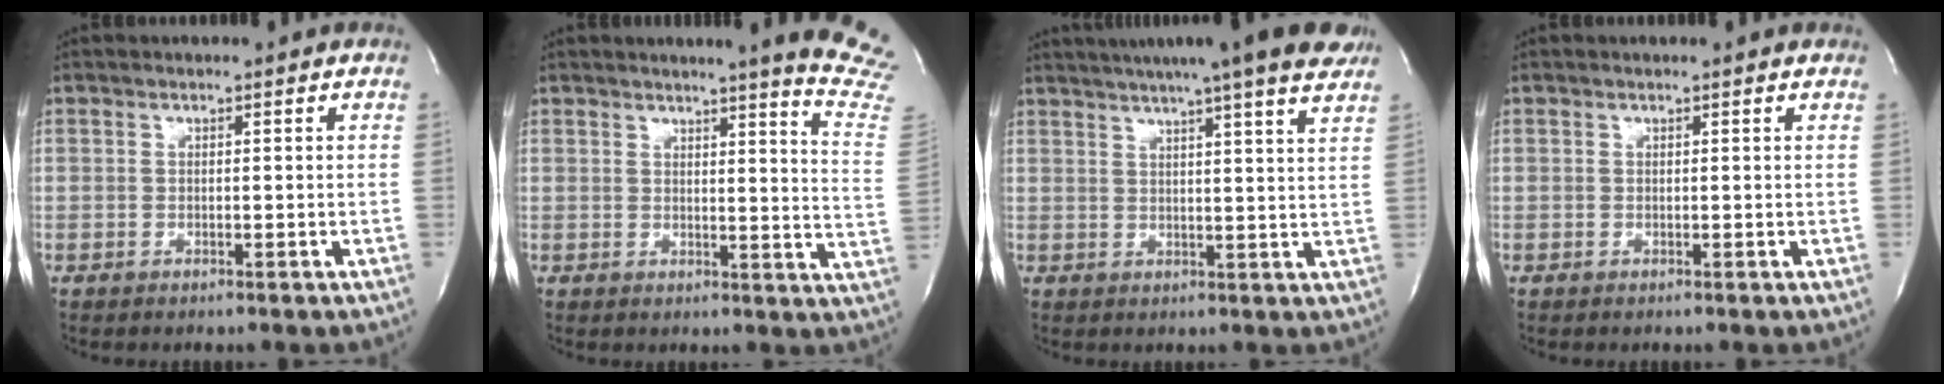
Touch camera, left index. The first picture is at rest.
{"total": 14.2, "force": [12.6, -1.4, 6.4], "torque": [-0.077, -0.119, 0.121]}
{"total": 18.2, "force": [15.0, 0.6, 10.2], "torque": [-0.162, 0.013, 0.187]}
{"total": 0.6, "force": [0.5, 0.2, 0.2], "torque": [-0.004, 0.001, 0.000]}